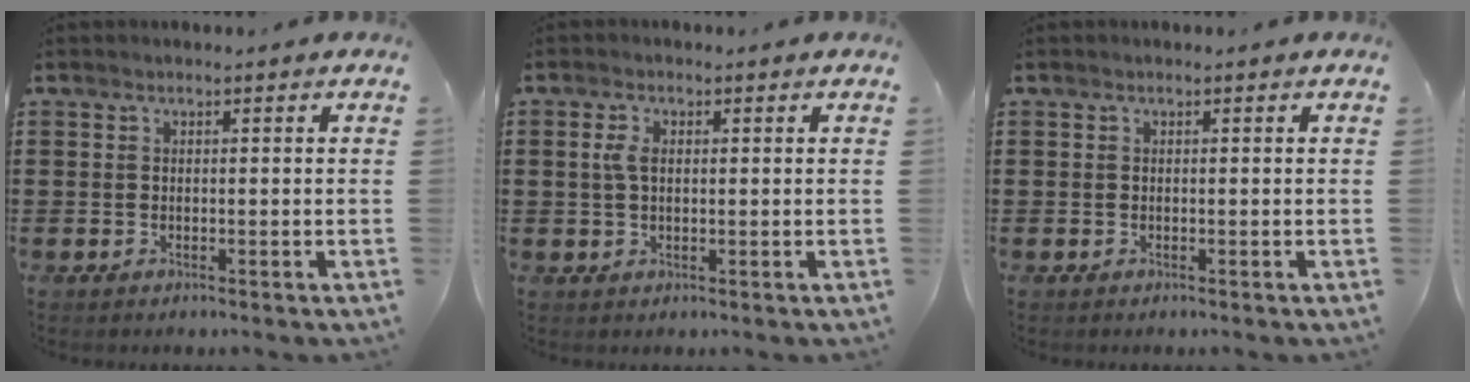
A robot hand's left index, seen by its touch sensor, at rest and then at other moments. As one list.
[{"total": 2.8, "force": [0.4, 1.6, 2.3], "torque": [-0.057, 0.006, 0.004]}, {"total": 0.0}]